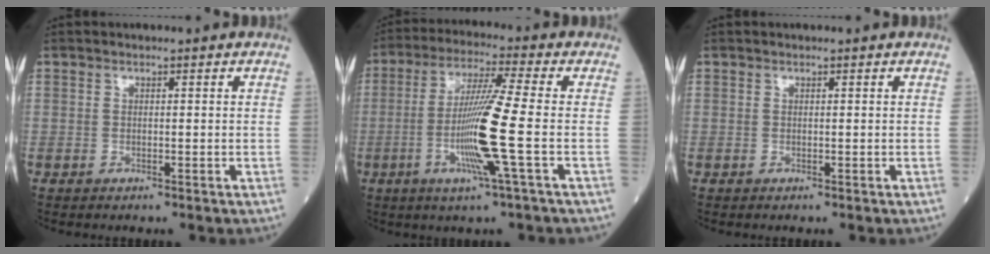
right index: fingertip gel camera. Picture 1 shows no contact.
{"total": 11.3, "force": [-2.5, -1.7, 10.9], "torque": [-0.216, -0.013, -0.051]}
{"total": 0.0}